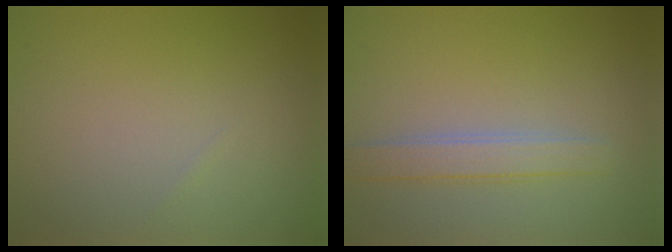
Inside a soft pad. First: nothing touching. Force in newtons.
{"total": 2.4, "press": 2.4, "slide": 0.2}